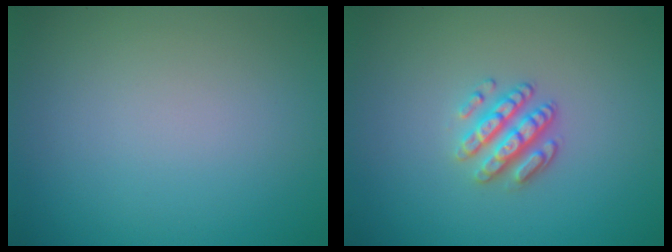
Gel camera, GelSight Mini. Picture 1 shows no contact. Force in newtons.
{"total": 3.0, "press": 2.6, "slide": 1.5}